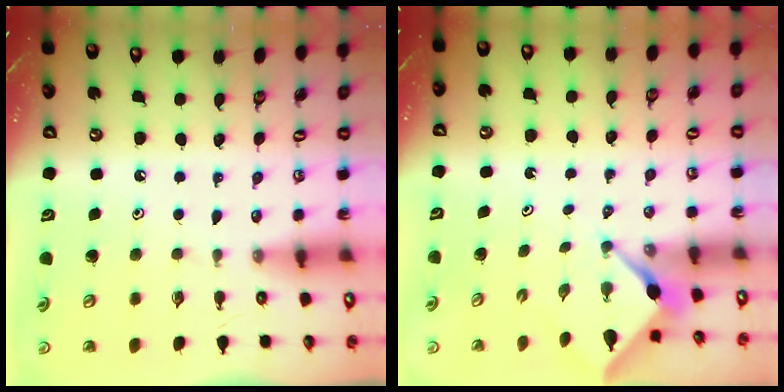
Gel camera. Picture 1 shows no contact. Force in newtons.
{"total": 2.5, "press": 2.5, "slide": 0.3}